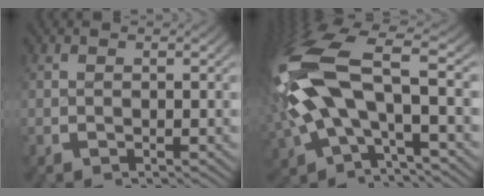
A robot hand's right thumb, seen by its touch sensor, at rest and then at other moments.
{"total": 11.1, "force": [0.3, 6.1, 9.3], "torque": [-0.233, -0.019, 0.030]}